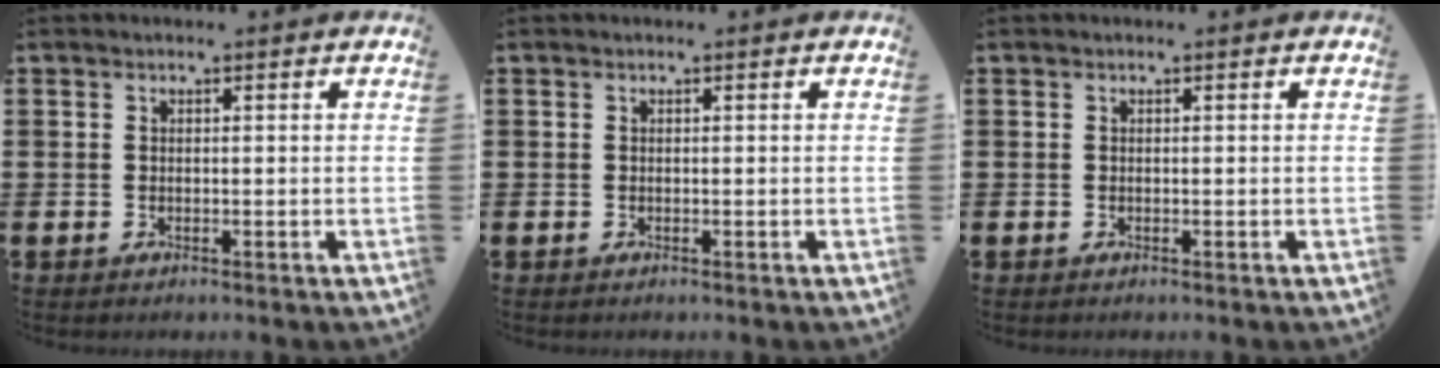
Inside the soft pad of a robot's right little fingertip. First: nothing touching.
{"total": 0.0}
{"total": 0.0}